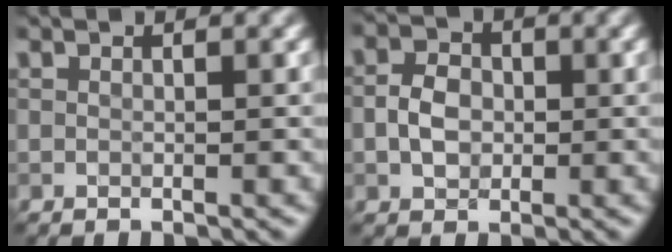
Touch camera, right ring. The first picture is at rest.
{"total": 3.1, "force": [-0.4, 2.3, 1.9], "torque": [-0.037, 0.005, -0.013]}